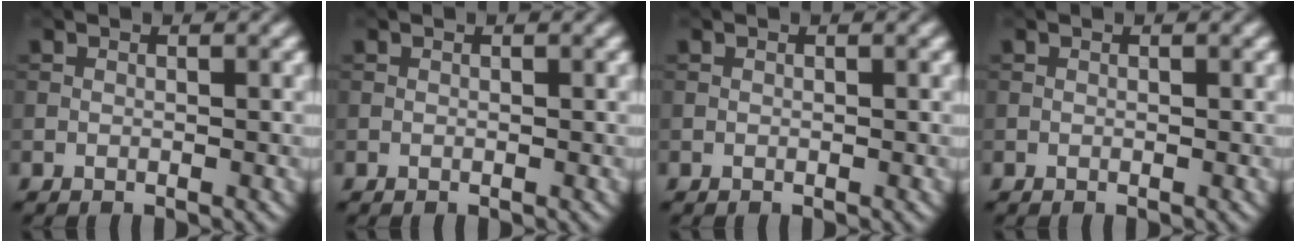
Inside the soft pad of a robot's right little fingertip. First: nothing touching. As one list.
[{"total": 0.0}, {"total": 0.0}, {"total": 0.0}]